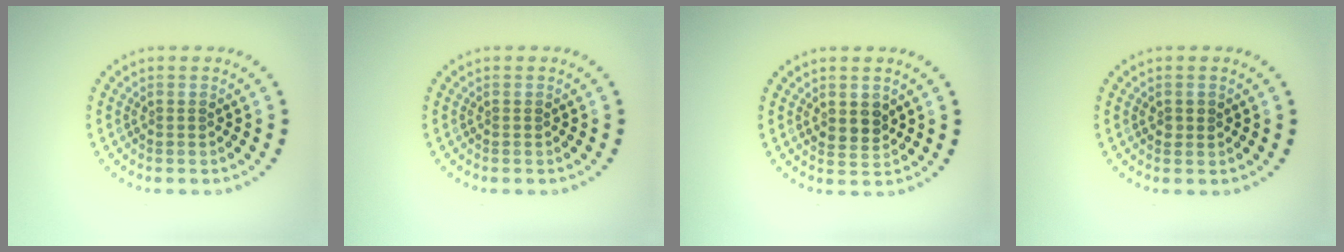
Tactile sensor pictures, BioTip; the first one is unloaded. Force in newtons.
{"total": 0.0}
{"total": 1.9, "press": 1.7, "slide": 0.7}
{"total": 0.8, "press": 0.8, "slide": 0.1}